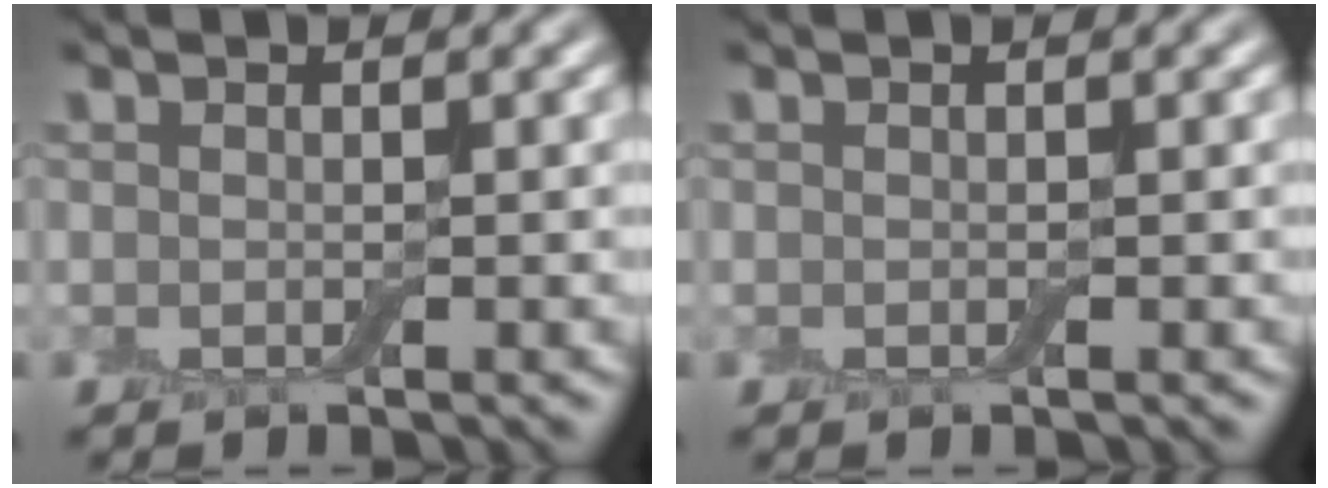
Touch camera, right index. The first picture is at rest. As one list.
[{"total": 0.0}]